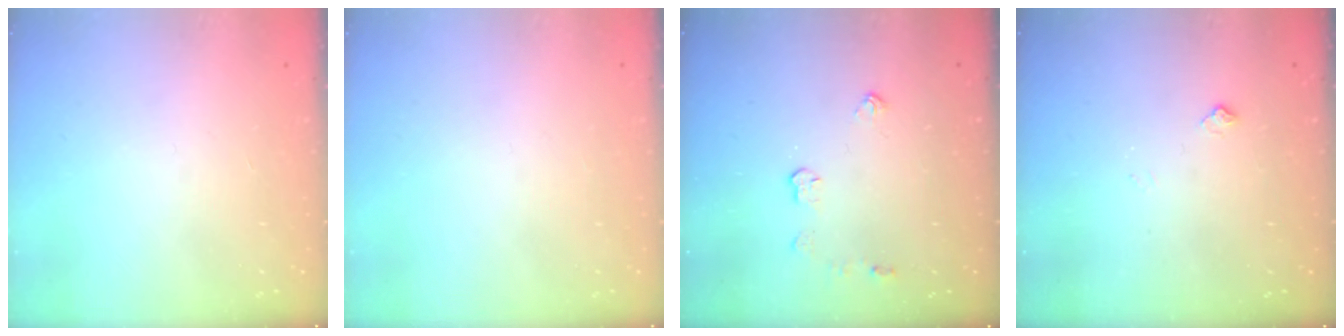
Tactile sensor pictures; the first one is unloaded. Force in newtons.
{"total": 0.0}
{"total": 3.7, "press": 3.7, "slide": 0.5}
{"total": 5.4, "press": 5.3, "slide": 0.7}